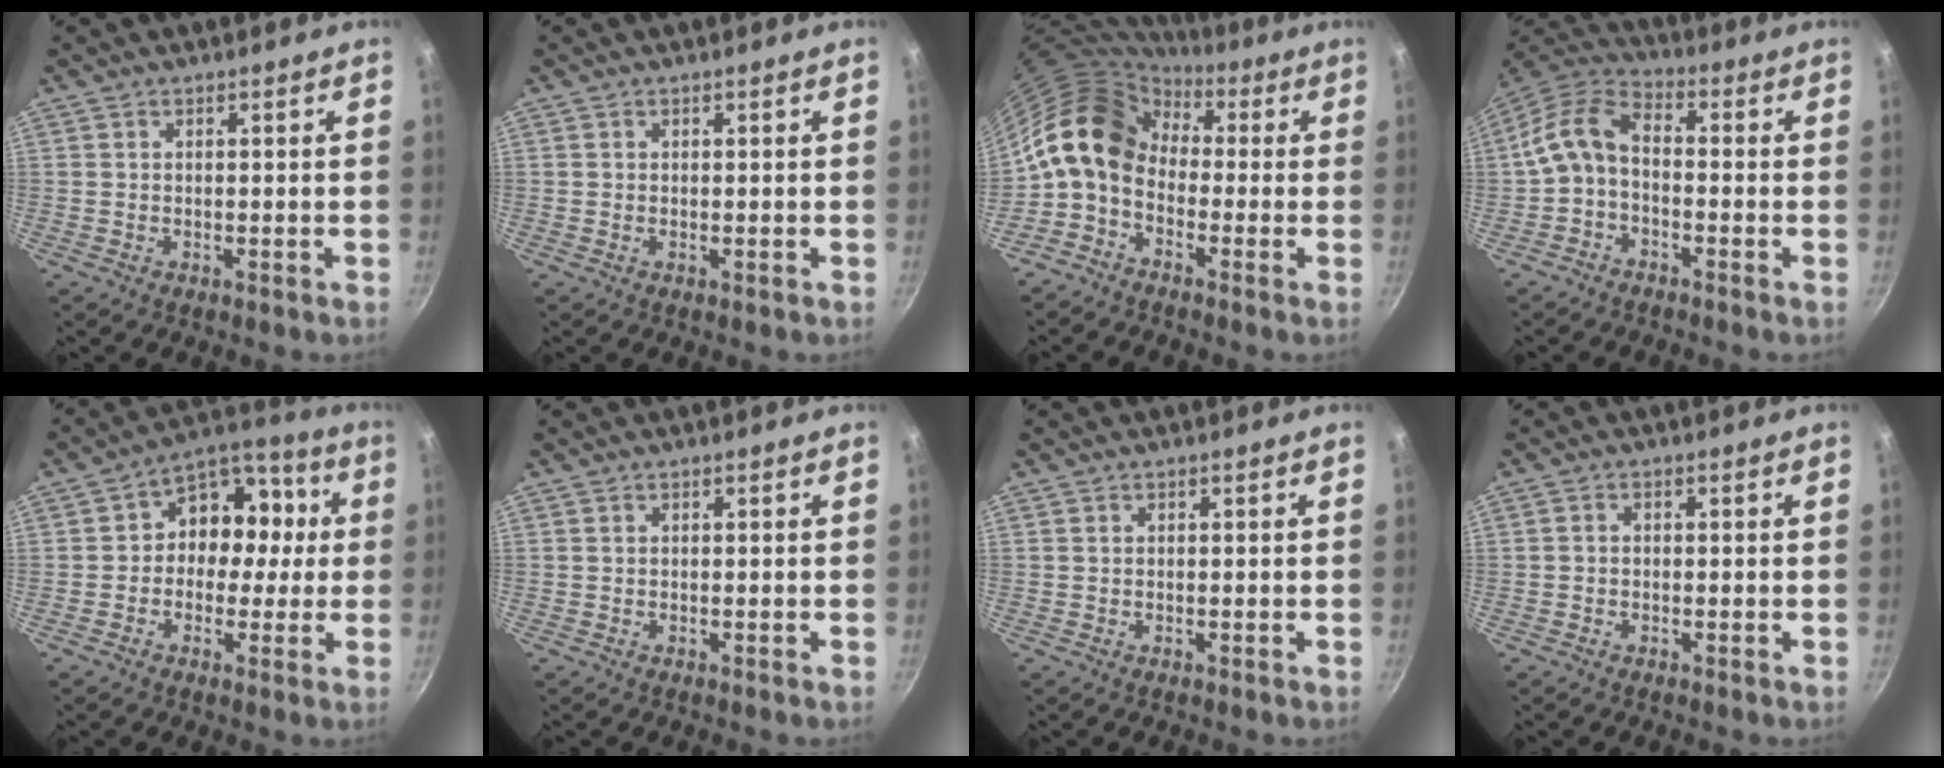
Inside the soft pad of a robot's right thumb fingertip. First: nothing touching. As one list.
[{"total": 0.0}, {"total": 12.9, "force": [0.0, 9.5, 8.7], "torque": [-0.137, 0.038, -0.026]}, {"total": 8.6, "force": [-2.0, 5.1, 6.6], "torque": [-0.135, 0.046, -0.052]}, {"total": 12.0, "force": [0.3, 9.7, 7.0], "torque": [-0.040, 0.036, -0.016]}, {"total": 0.0}, {"total": 0.0}, {"total": 0.8, "force": [-0.3, 0.6, 0.5], "torque": [-0.010, 0.005, -0.007]}]